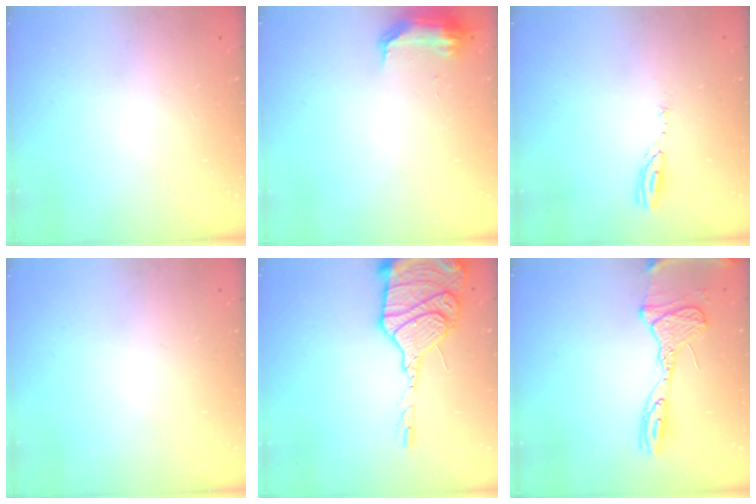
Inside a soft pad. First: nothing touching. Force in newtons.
{"total": 8.5, "press": 8.4, "slide": 0.9}
{"total": 4.1, "press": 4.1, "slide": 0.3}
{"total": 0.0}
{"total": 20.5, "press": 19.8, "slide": 5.4}
{"total": 15.5, "press": 15.4, "slide": 1.2}